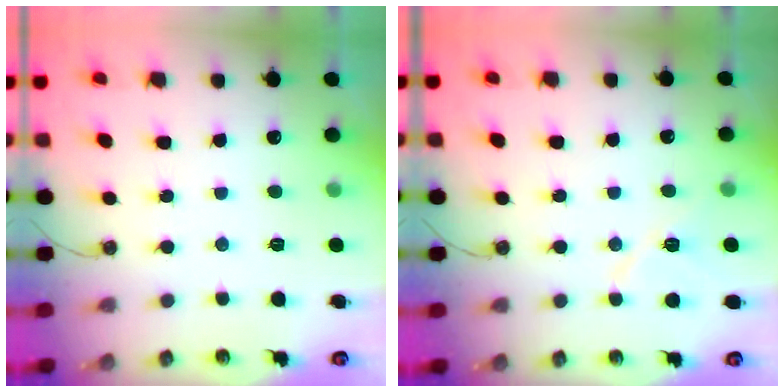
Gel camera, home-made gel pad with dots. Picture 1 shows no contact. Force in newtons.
{"total": 8.1, "press": 8.0, "slide": 1.2}